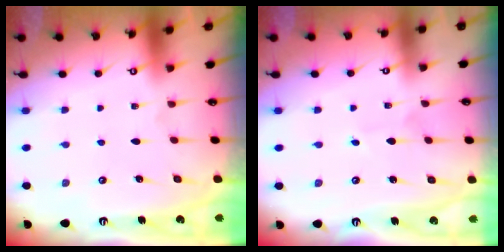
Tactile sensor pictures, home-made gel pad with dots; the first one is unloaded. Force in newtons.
{"total": 2.3, "press": 2.3, "slide": 0.1}